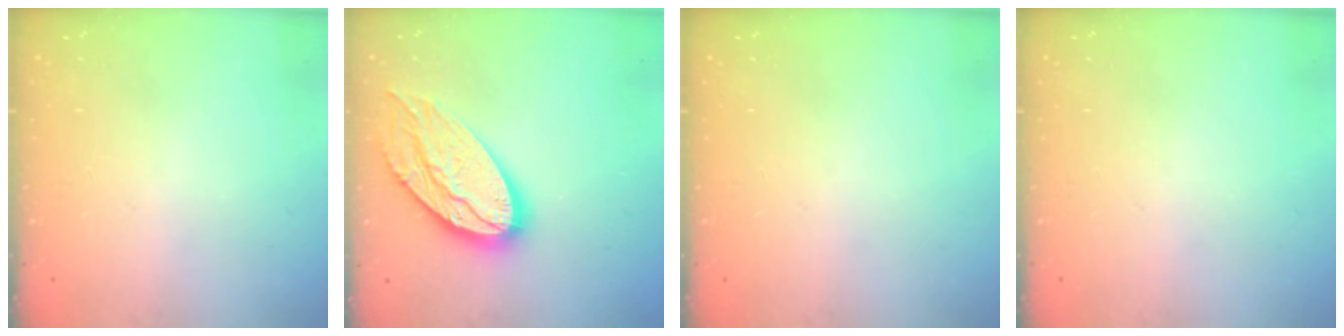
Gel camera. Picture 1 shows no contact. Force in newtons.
{"total": 18.7, "press": 18.7, "slide": 1.6}
{"total": 0.0}
{"total": 0.0}